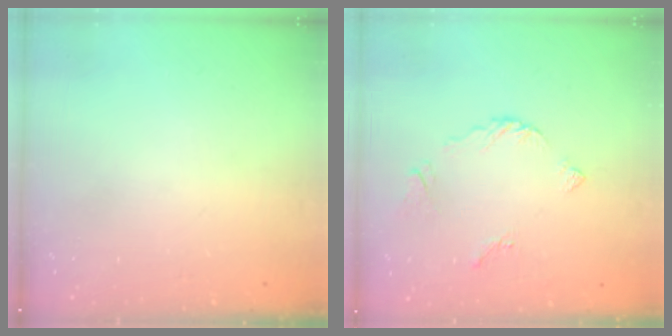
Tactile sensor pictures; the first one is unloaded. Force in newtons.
{"total": 4.1, "press": 4.1, "slide": 0.2}